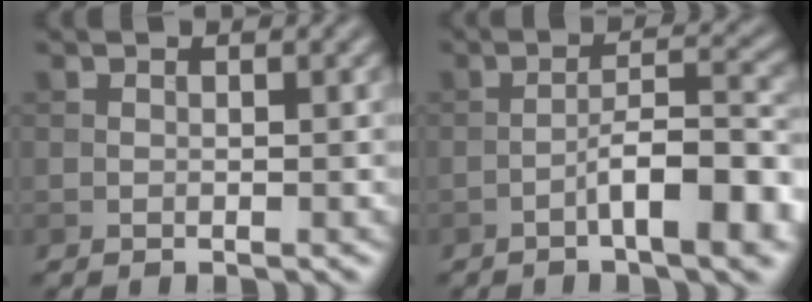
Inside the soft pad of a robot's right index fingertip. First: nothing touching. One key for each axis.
{"total": 7.6, "fx": -3.3, "fy": 1.7, "fz": 6.6, "tx": -0.101, "ty": 0.017, "tz": -0.057}